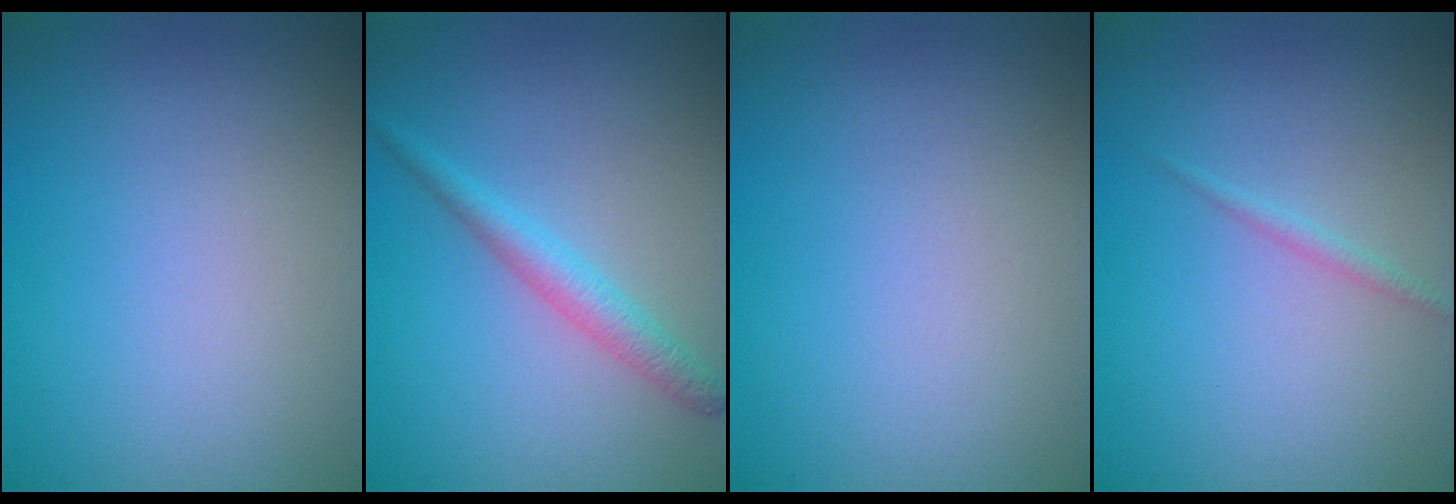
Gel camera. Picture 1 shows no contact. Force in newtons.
{"total": 2.4, "press": 2.4, "slide": 0.1}
{"total": 0.0}
{"total": 0.8, "press": 0.8, "slide": 0.1}